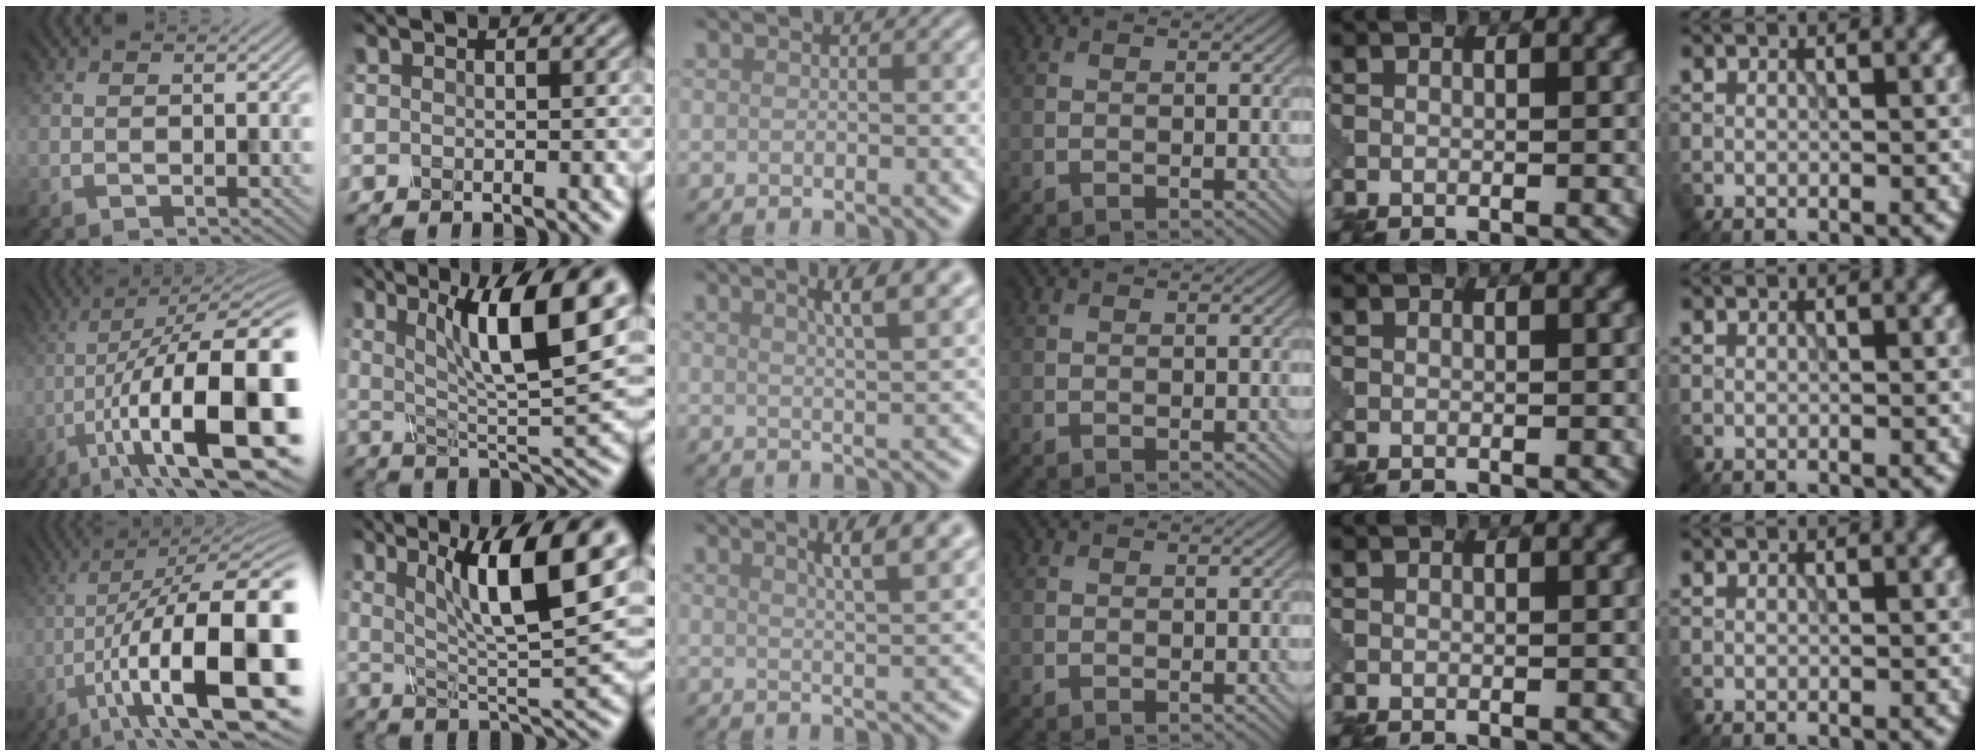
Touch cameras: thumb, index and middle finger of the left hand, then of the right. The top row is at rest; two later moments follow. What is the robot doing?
{"motion": "shake", "object": "plastic piggy bank"}